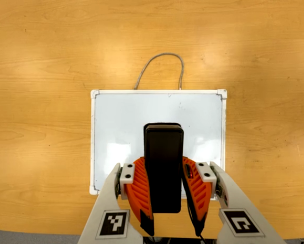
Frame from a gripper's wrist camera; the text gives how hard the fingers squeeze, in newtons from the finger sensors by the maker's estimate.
{"total": 8.6, "left": 6.7, "right": 10.6}